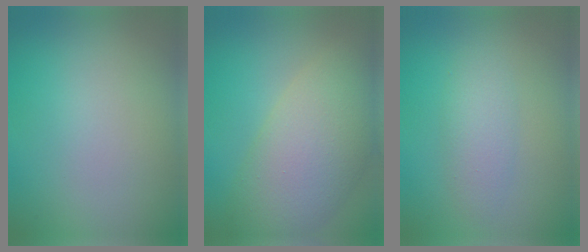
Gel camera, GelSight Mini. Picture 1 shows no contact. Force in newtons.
{"total": 9.5, "press": 9.5, "slide": 0.8}
{"total": 2.3, "press": 2.3, "slide": 0.1}